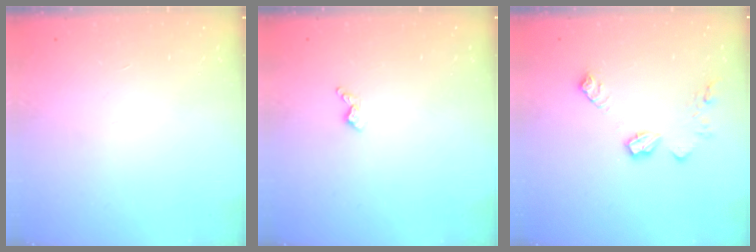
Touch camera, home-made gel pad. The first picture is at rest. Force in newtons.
{"total": 3.9, "press": 3.9, "slide": 0.8}
{"total": 10.0, "press": 10.0, "slide": 0.6}